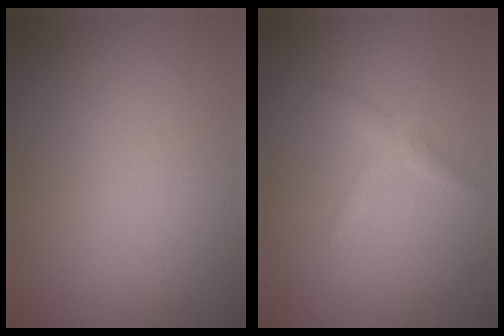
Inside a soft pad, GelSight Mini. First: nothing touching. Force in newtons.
{"total": 1.5, "press": 1.5, "slide": 0.1}